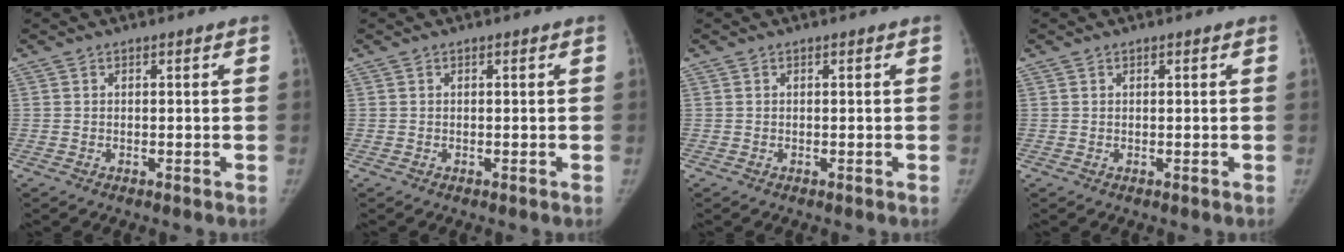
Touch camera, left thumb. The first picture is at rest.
{"total": 0.0}
{"total": 0.0}
{"total": 0.0}